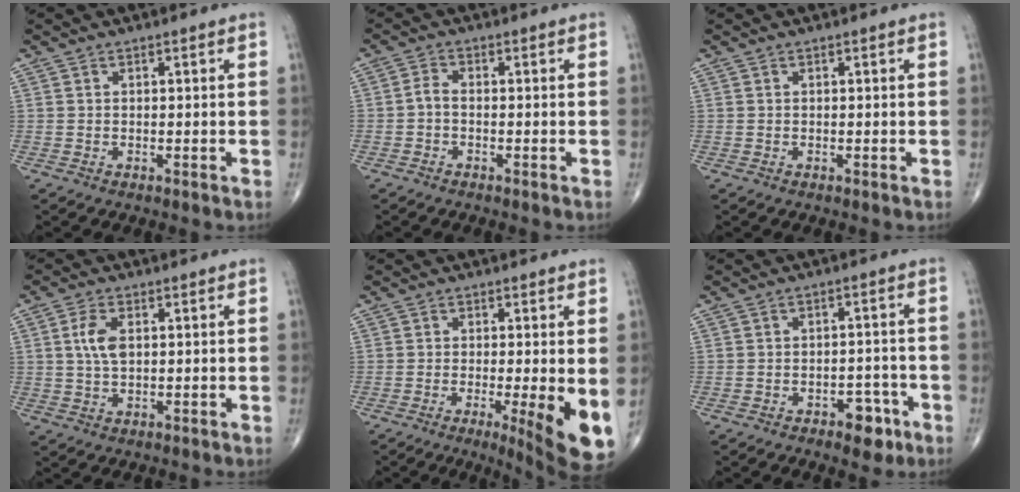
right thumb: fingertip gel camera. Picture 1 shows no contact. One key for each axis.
{"total": 2.0, "fx": -0.7, "fy": 1.1, "fz": 1.5, "tx": -0.029, "ty": 0.008, "tz": -0.021}
{"total": 0.0}
{"total": 4.9, "fx": 1.0, "fy": 2.5, "fz": 4.0, "tx": -0.087, "ty": -0.001, "tz": 0.018}
{"total": 10.9, "fx": -2.5, "fy": 2.6, "fz": 10.4, "tx": -0.144, "ty": -0.025, "tz": -0.033}
{"total": 7.4, "fx": -4.2, "fy": 3.7, "fz": 4.9, "tx": -0.040, "ty": 0.031, "tz": -0.056}